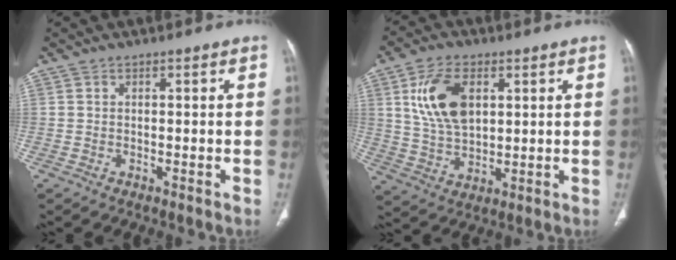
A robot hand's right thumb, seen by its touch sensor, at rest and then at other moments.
{"total": 12.2, "force": [3.7, 7.1, 9.2], "torque": [-0.163, -0.010, 0.076]}